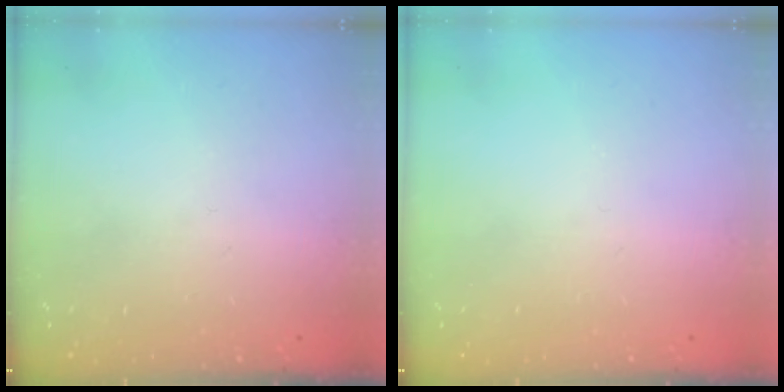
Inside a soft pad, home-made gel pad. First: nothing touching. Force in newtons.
{"total": 0.0}